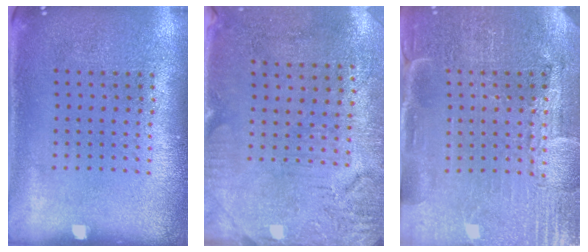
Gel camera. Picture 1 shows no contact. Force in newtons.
{"total": 3.2, "press": 2.6, "slide": 1.8}
{"total": 3.9, "press": 3.8, "slide": 1.1}